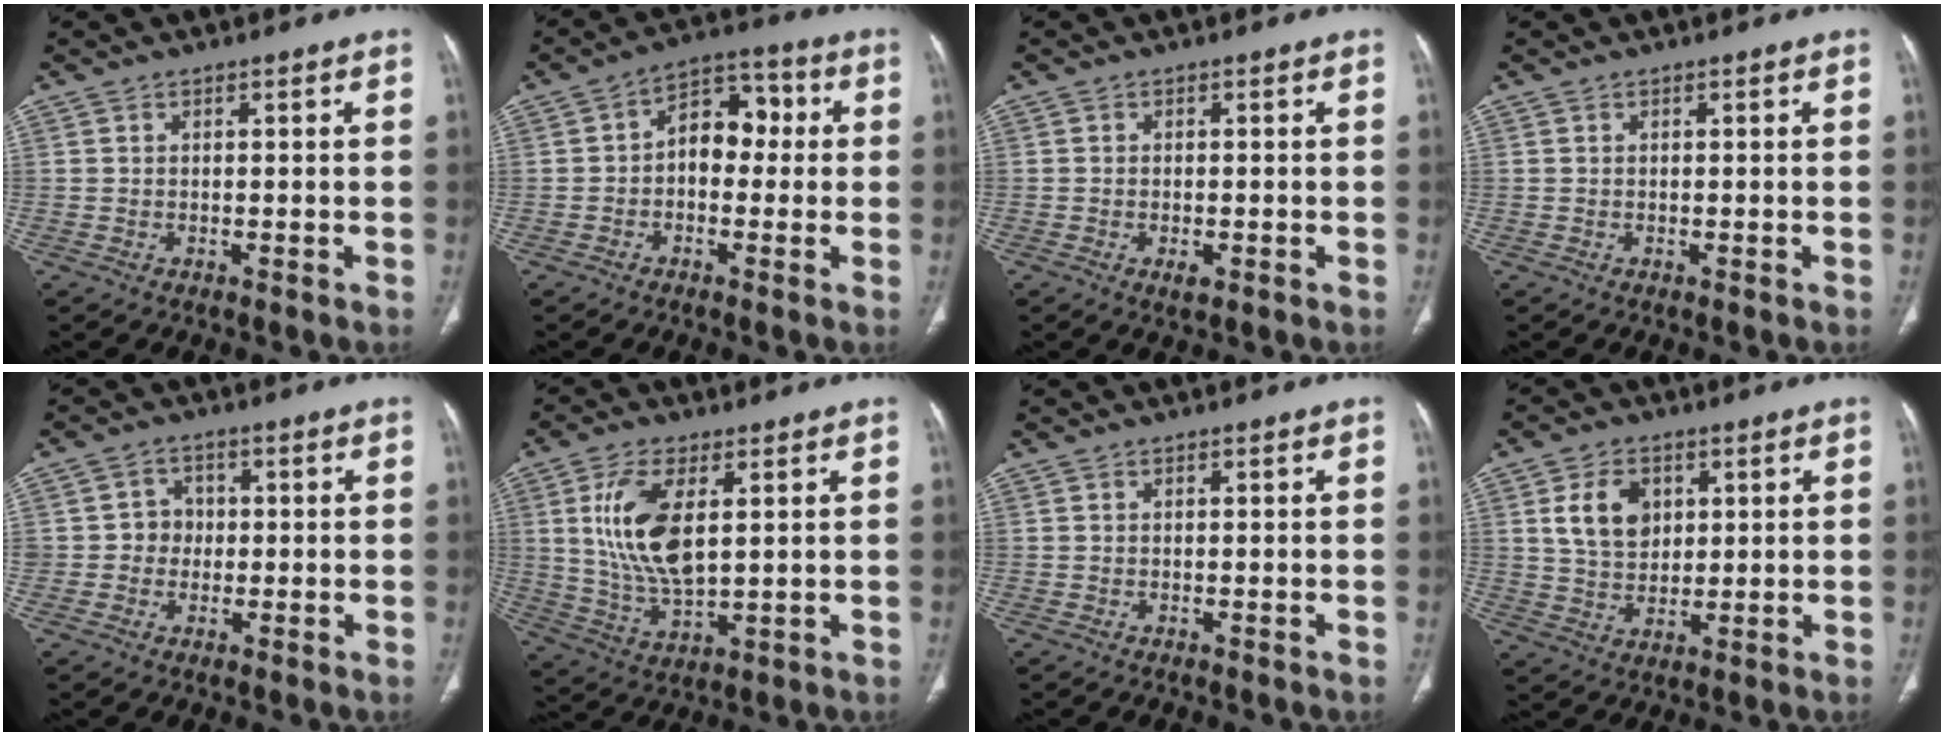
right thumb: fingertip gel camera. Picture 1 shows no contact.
{"total": 7.5, "force": [-0.1, 5.3, 5.4], "torque": [-0.048, 0.033, -0.015]}
{"total": 1.9, "force": [-0.8, 0.9, 1.5], "torque": [-0.026, 0.000, -0.010]}
{"total": 0.0}
{"total": 3.9, "force": [-0.2, 3.7, 1.2], "torque": [0.011, 0.011, -0.010]}
{"total": 13.1, "force": [3.0, 6.1, 11.2], "torque": [-0.224, -0.019, 0.066]}
{"total": 0.0}
{"total": 8.7, "force": [2.8, 6.2, 5.4], "torque": [-0.076, -0.012, 0.055]}